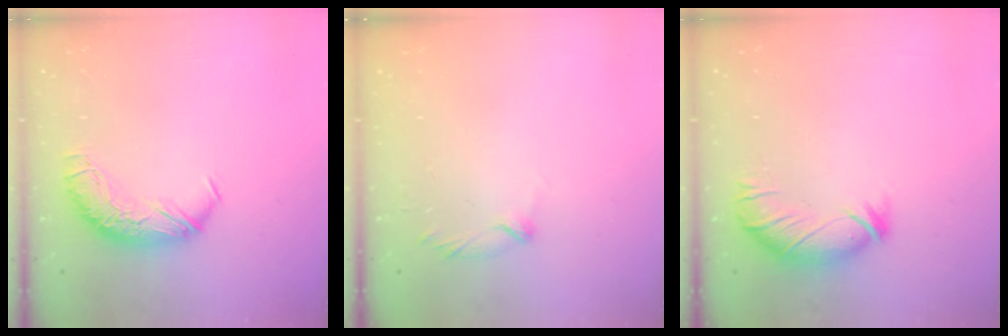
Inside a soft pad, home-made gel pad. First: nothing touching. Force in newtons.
{"total": 6.1, "press": 6.1, "slide": 1.0}
{"total": 3.1, "press": 3.0, "slide": 0.8}